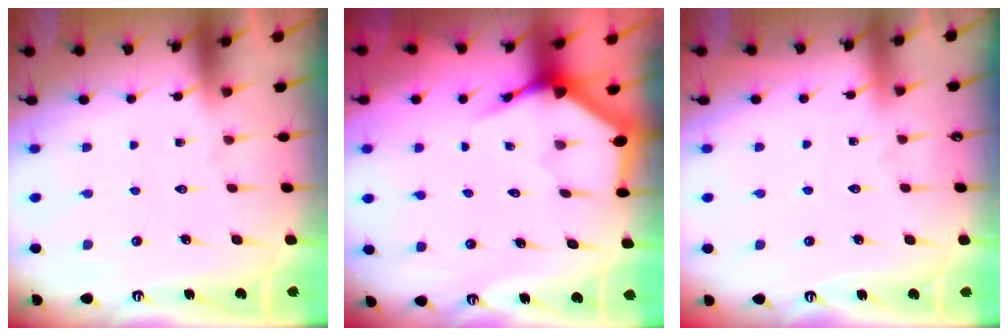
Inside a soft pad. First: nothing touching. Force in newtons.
{"total": 3.6, "press": 3.6, "slide": 0.5}
{"total": 3.2, "press": 3.1, "slide": 0.4}